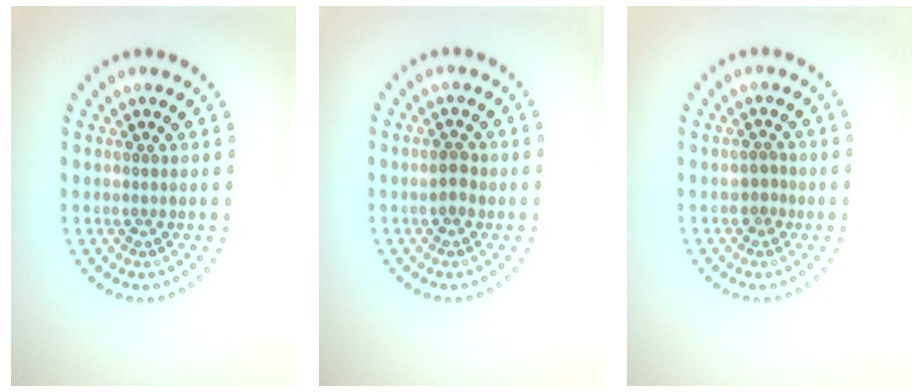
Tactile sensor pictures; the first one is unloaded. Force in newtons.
{"total": 1.5, "press": 1.5, "slide": 0.1}
{"total": 0.8, "press": 0.6, "slide": 0.6}